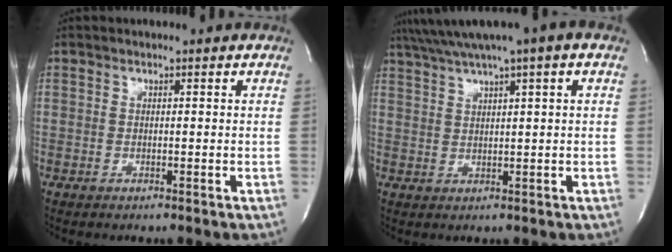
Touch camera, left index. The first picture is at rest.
{"total": 7.9, "force": [5.2, -0.4, 6.0], "torque": [-0.104, 0.034, 0.084]}